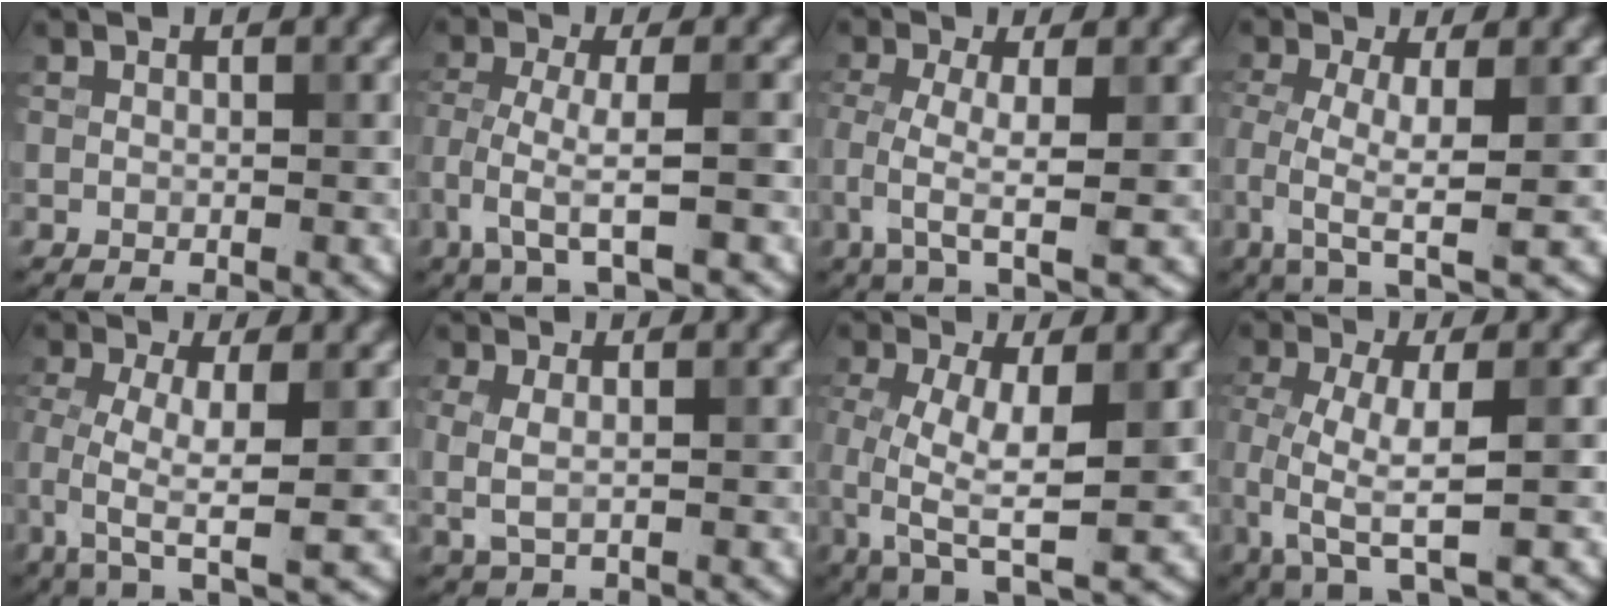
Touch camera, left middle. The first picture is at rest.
{"total": 4.0, "force": [-2.1, 0.7, 3.4], "torque": [-0.069, -0.004, -0.044]}
{"total": 3.9, "force": [-0.9, 0.9, 3.6], "torque": [-0.079, -0.005, -0.021]}
{"total": 4.9, "force": [-1.1, 1.4, 4.6], "torque": [-0.098, -0.006, -0.023]}
{"total": 5.4, "force": [-1.2, 1.7, 5.0], "torque": [-0.105, -0.007, -0.025]}
{"total": 2.0, "force": [0.1, 0.9, 1.8], "torque": [-0.042, -0.003, 0.001]}
{"total": 7.1, "force": [-0.3, 2.7, 6.6], "torque": [-0.134, -0.006, -0.006]}
{"total": 5.5, "force": [-1.1, 1.7, 5.1], "torque": [-0.108, -0.008, -0.020]}